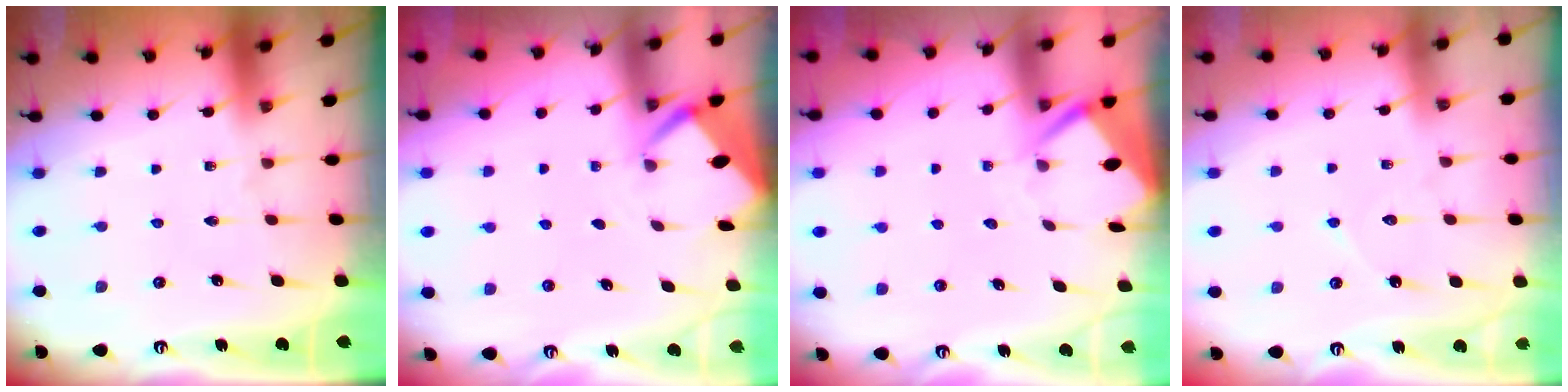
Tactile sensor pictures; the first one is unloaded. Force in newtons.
{"total": 2.3, "press": 2.3, "slide": 0.1}
{"total": 3.4, "press": 3.4, "slide": 0.3}
{"total": 5.3, "press": 5.2, "slide": 0.5}